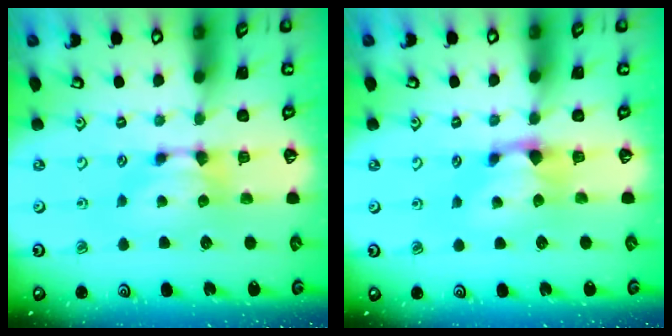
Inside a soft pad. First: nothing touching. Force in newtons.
{"total": 1.1, "press": 0.1, "slide": 1.1}